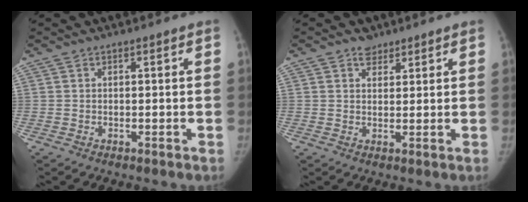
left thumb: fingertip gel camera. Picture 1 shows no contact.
{"total": 2.7, "force": [1.9, 1.9, 0.5], "torque": [0.009, -0.011, 0.028]}